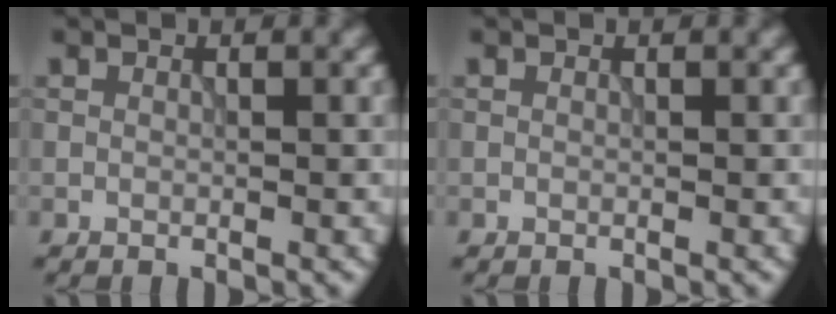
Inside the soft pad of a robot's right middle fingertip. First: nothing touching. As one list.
[{"total": 0.0}]